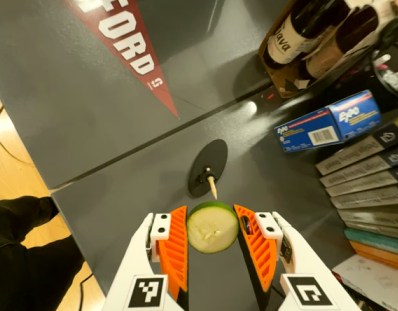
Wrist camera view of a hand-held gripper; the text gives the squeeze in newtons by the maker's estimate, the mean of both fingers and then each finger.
{"total": 10.1, "left": 10.5, "right": 9.8}